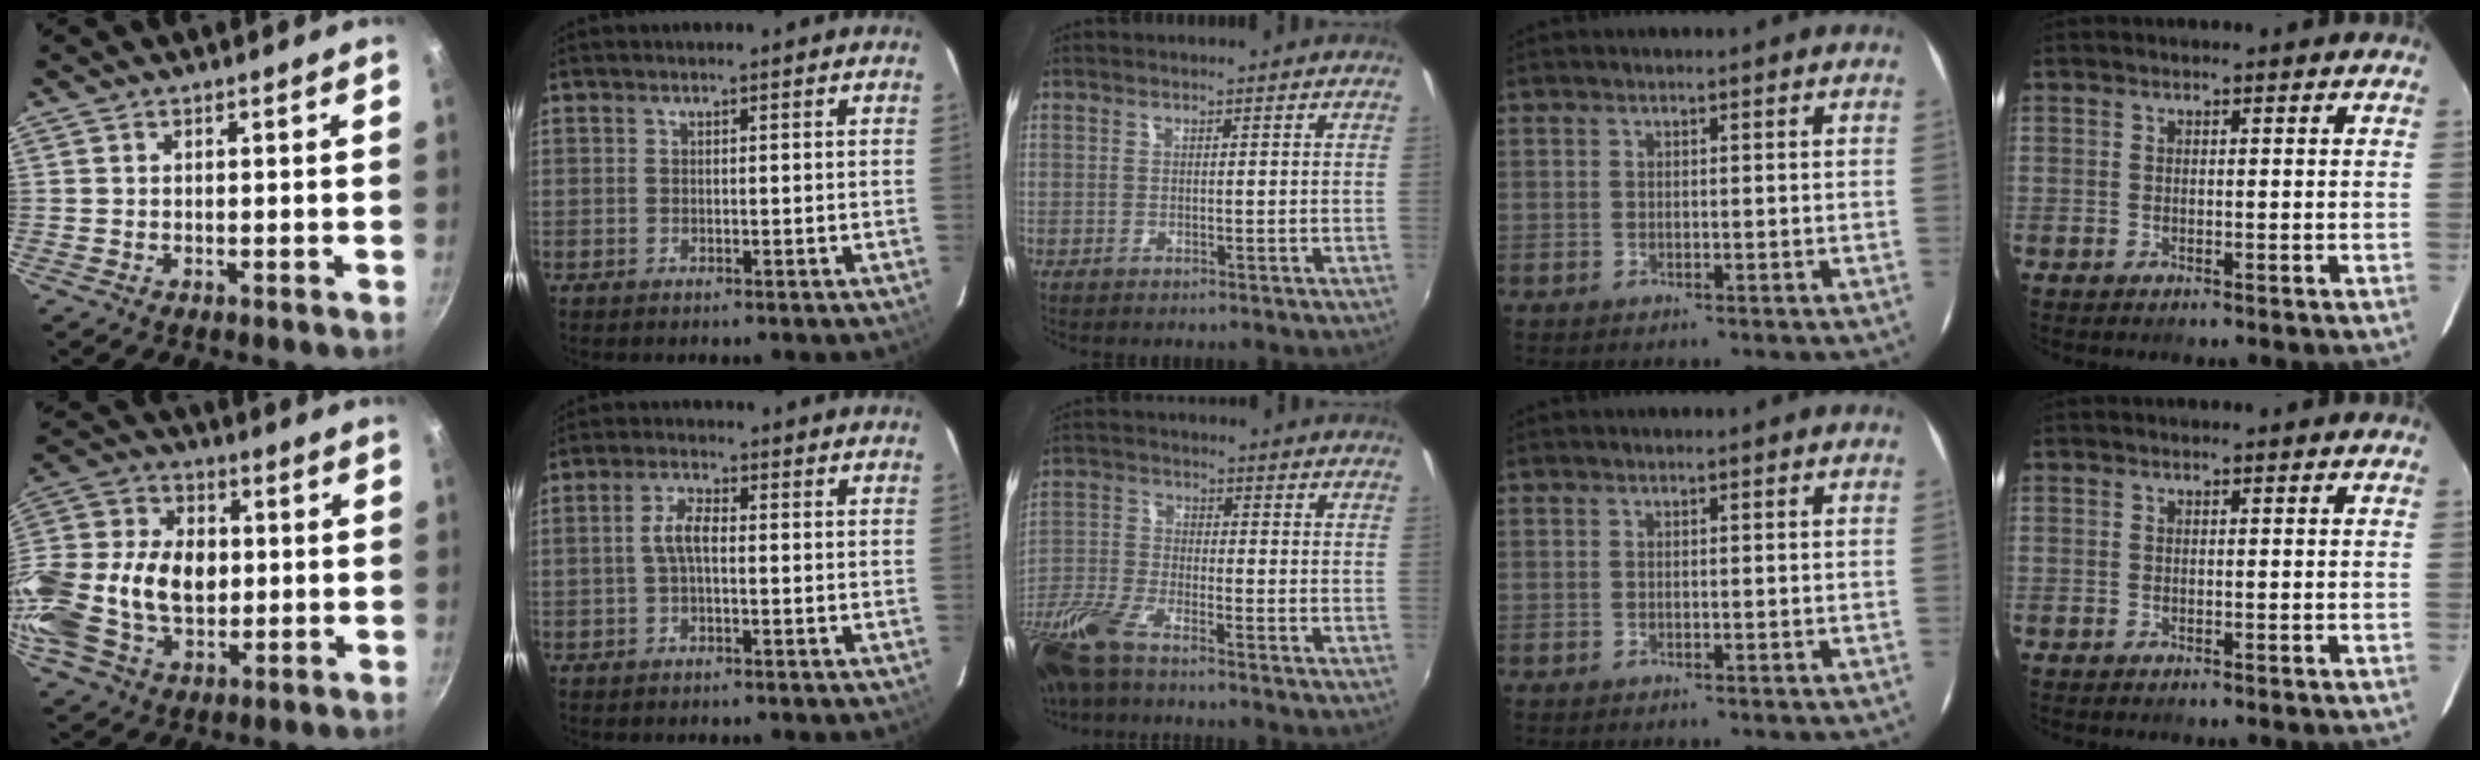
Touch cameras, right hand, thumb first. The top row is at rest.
{"thumb": {"total": 24.3, "force": [-0.6, 17.1, 17.2], "torque": [-0.341, 0.029, -0.013]}, "index": {"total": 3.9, "force": [-0.3, 1.5, 3.6], "torque": [-0.075, 0.010, -0.005]}, "middle": {"total": 11.3, "force": [-8.6, 2.7, 6.8], "torque": [-0.162, -0.023, -0.178]}}